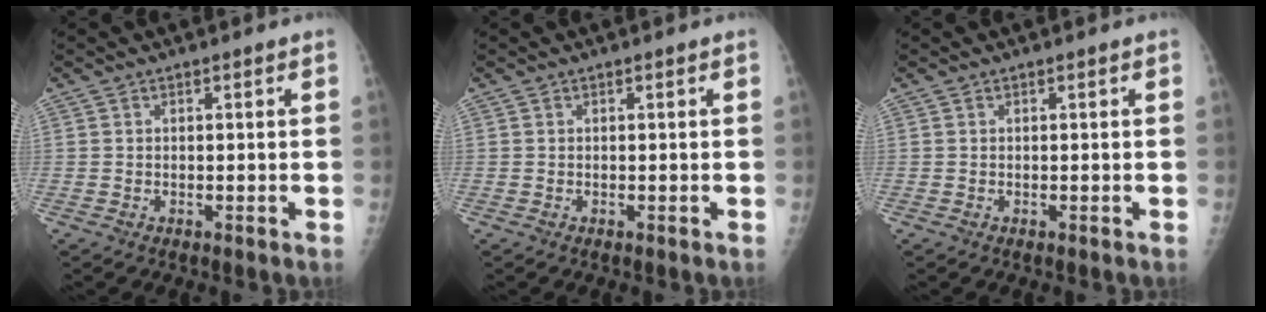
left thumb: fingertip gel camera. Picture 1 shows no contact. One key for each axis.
{"total": 0.0}
{"total": 0.0}